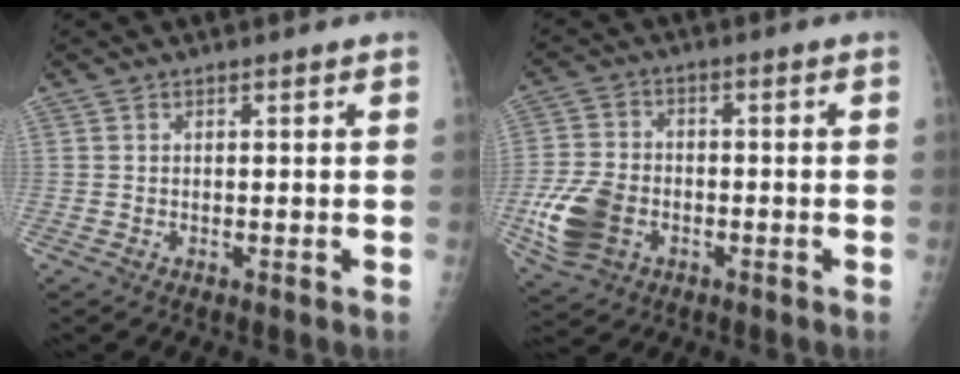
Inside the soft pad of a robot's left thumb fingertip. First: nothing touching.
{"total": 10.8, "force": [-3.3, 7.8, 6.8], "torque": [-0.137, 0.009, -0.060]}